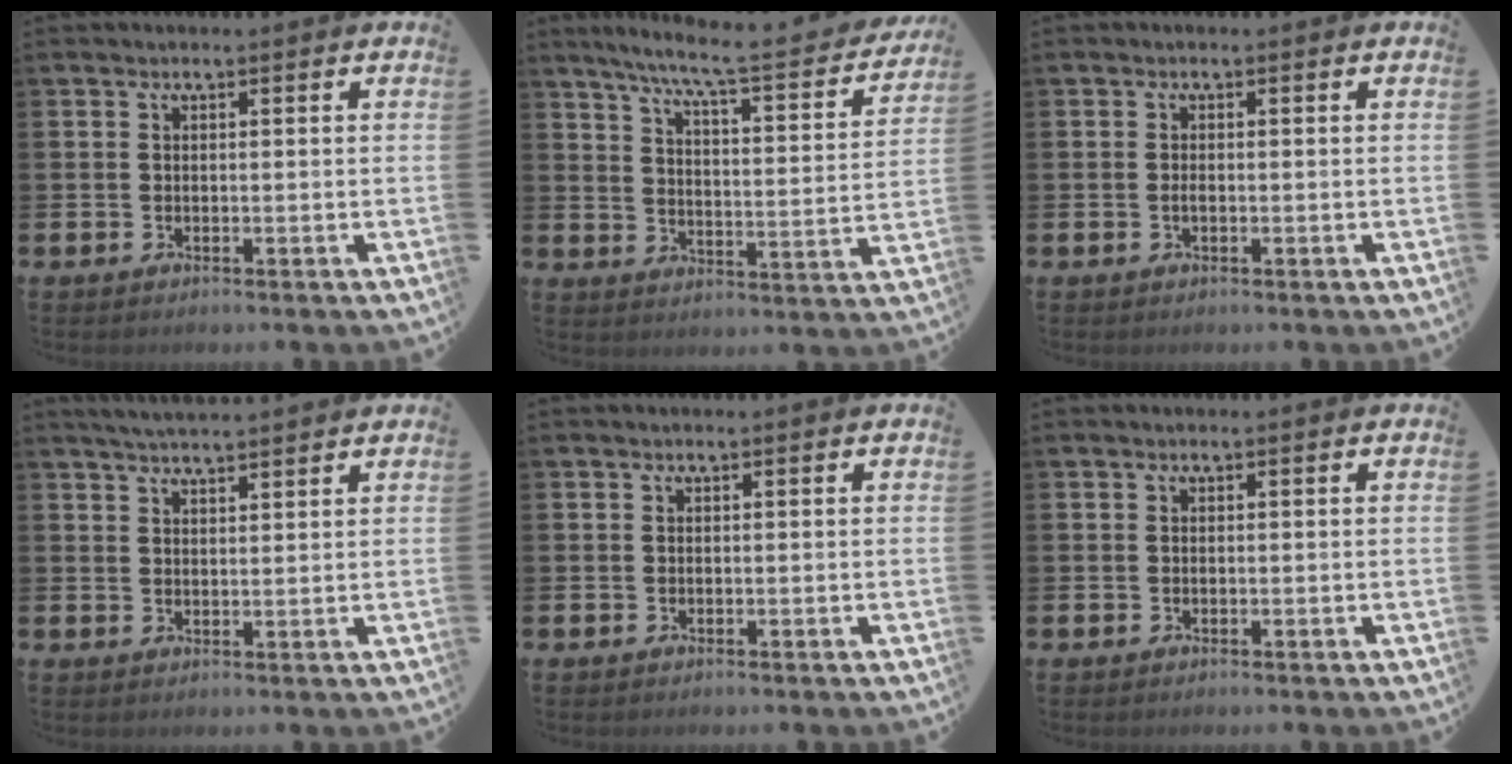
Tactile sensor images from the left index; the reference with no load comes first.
{"total": 7.6, "force": [6.5, 0.4, 3.8], "torque": [-0.094, -0.049, 0.103]}
{"total": 0.8, "force": [-0.2, 0.4, 0.7], "torque": [-0.008, -0.001, -0.006]}
{"total": 3.4, "force": [3.4, 0.0, 0.6], "torque": [-0.016, -0.012, 0.061]}
{"total": 0.0}
{"total": 0.0}